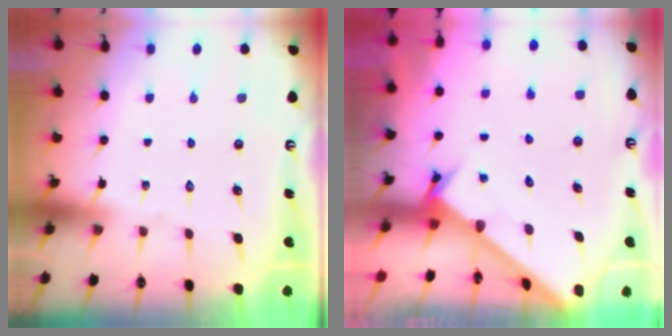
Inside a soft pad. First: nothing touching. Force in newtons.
{"total": 2.2, "press": 2.2, "slide": 0.1}